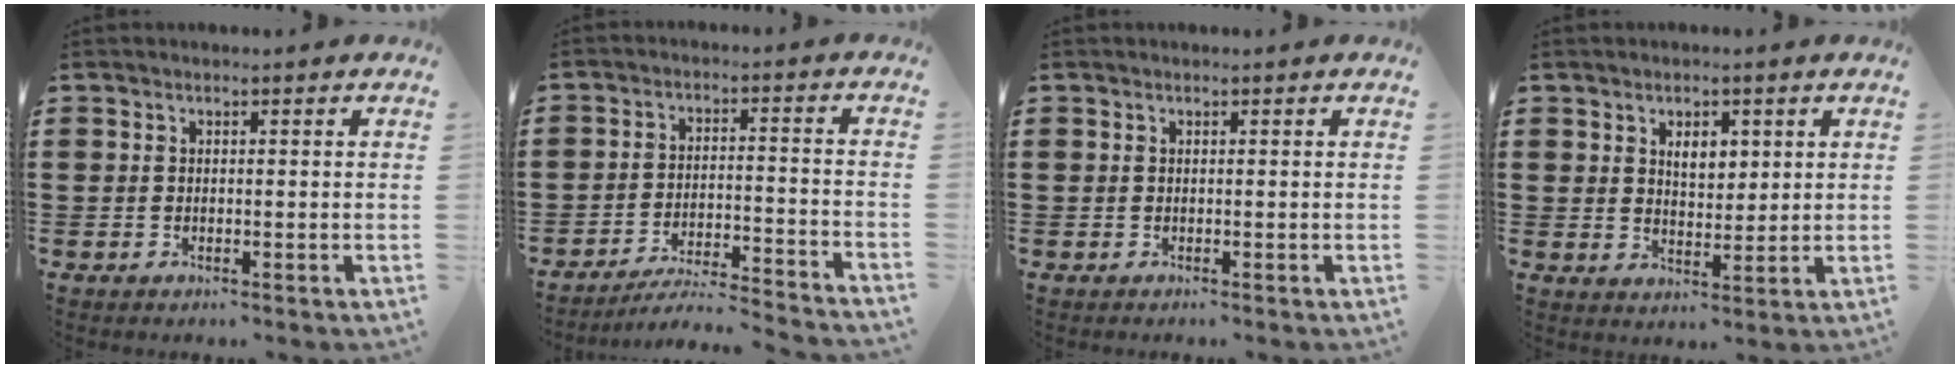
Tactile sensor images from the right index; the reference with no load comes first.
{"total": 5.4, "force": [-5.2, -0.3, 1.6], "torque": [-0.036, -0.013, -0.105]}
{"total": 0.0}
{"total": 3.9, "force": [1.7, 2.4, 2.6], "torque": [-0.044, 0.006, 0.024]}